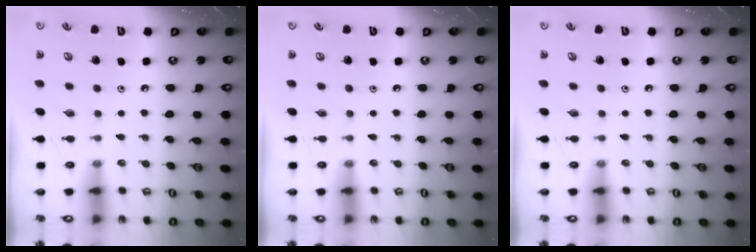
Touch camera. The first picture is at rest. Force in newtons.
{"total": 0.0}
{"total": 0.0}